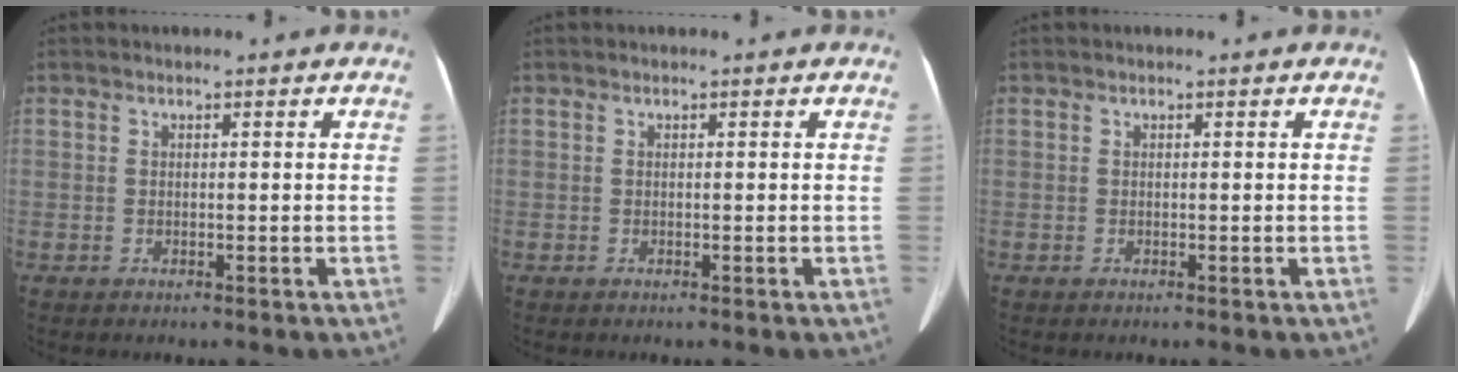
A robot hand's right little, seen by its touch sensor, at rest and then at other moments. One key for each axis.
{"total": 0.0}
{"total": 0.0}